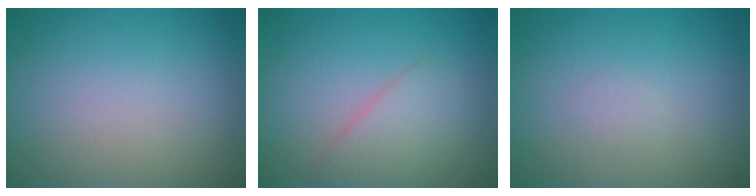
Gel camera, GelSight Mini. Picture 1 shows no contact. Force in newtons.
{"total": 2.6, "press": 2.6, "slide": 0.1}
{"total": 0.6, "press": 0.6, "slide": 0.0}